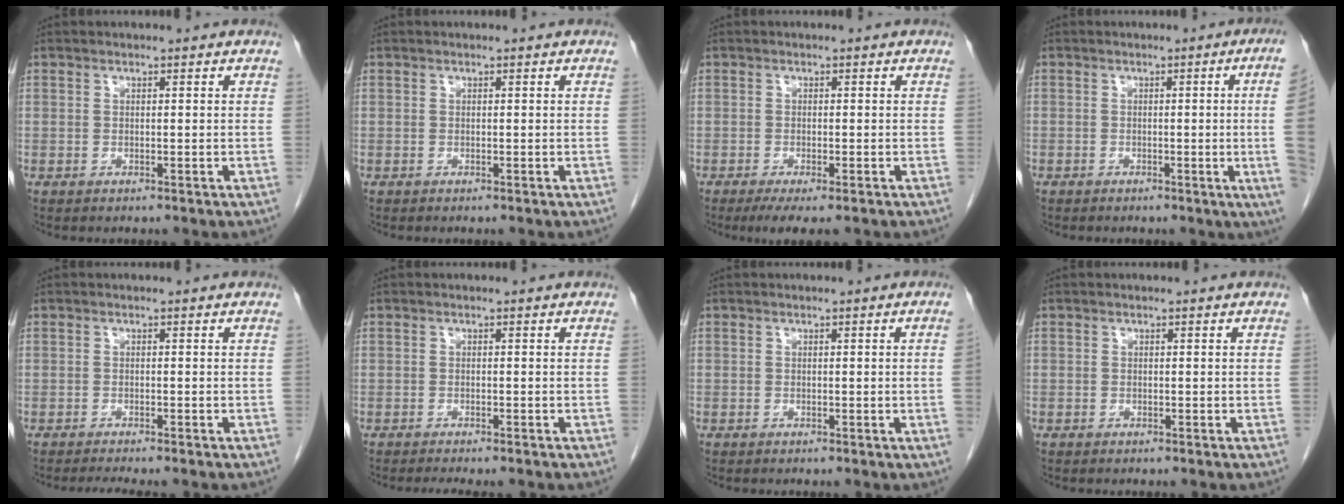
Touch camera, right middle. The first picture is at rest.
{"total": 0.0}
{"total": 4.1, "force": [-2.7, 0.7, 2.9], "torque": [-0.041, -0.012, -0.040]}
{"total": 7.9, "force": [-0.5, -2.5, 7.5], "torque": [-0.066, -0.012, -0.010]}
{"total": 3.4, "force": [-3.0, 0.0, 1.6], "torque": [-0.018, -0.006, -0.043]}
{"total": 4.0, "force": [-3.5, 1.0, 1.6], "torque": [-0.016, -0.005, -0.041]}
{"total": 1.1, "force": [-0.1, -0.5, 0.9], "torque": [-0.005, 0.000, 0.000]}
{"total": 0.0}